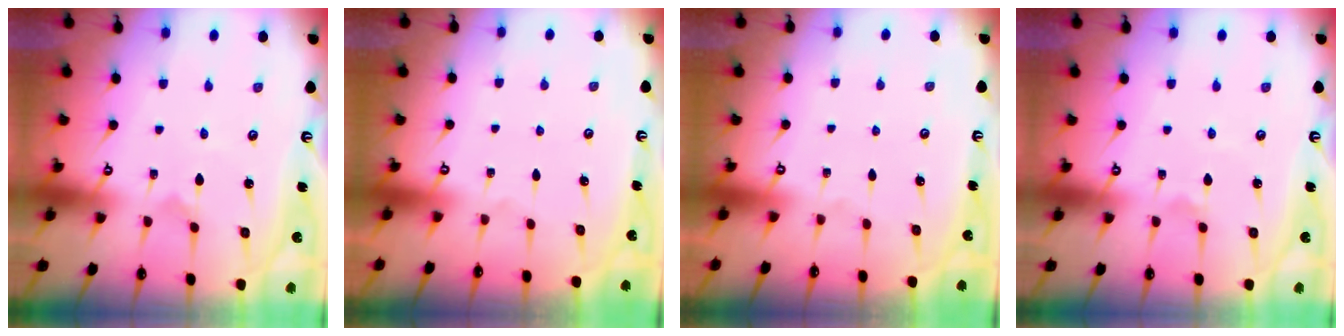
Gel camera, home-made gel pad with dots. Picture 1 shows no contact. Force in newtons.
{"total": 0.0}
{"total": 0.0}
{"total": 1.6, "press": 1.5, "slide": 0.2}